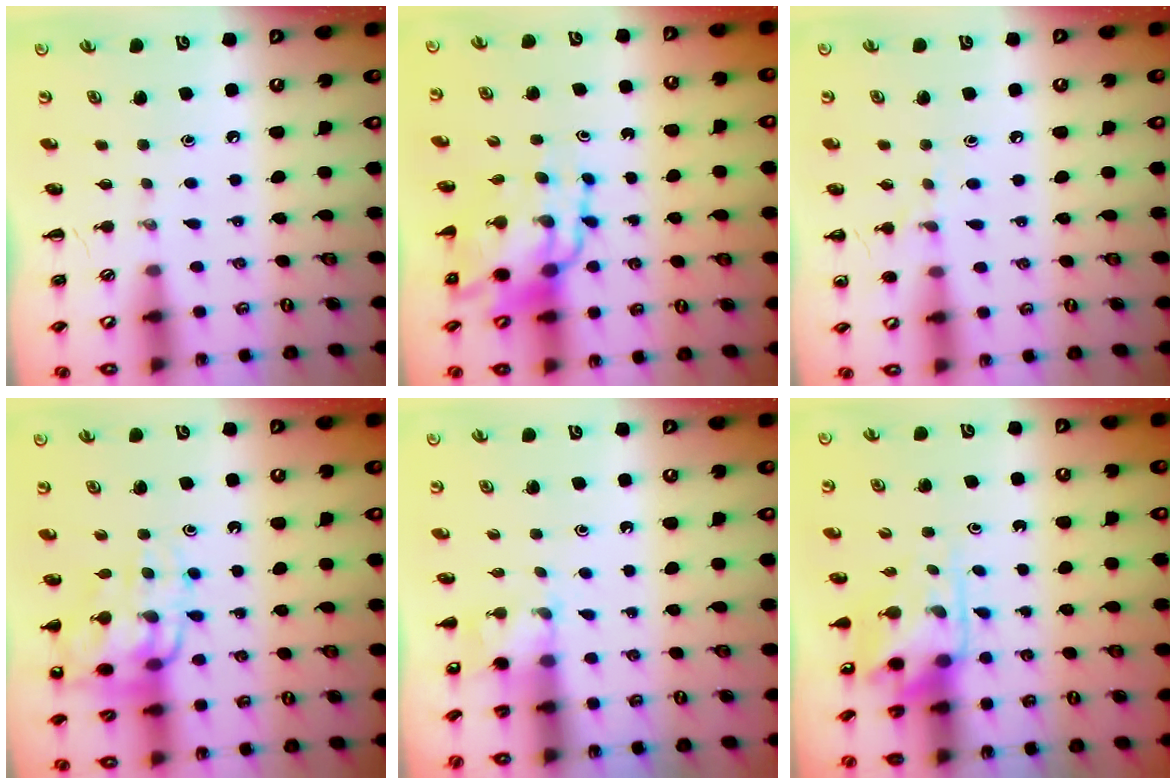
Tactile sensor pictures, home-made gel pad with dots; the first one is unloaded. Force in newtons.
{"total": 12.1, "press": 11.7, "slide": 3.2}
{"total": 6.5, "press": 6.1, "slide": 2.1}
{"total": 14.0, "press": 13.7, "slide": 2.7}
{"total": 3.6, "press": 3.4, "slide": 1.2}
{"total": 4.2, "press": 4.2, "slide": 0.6}